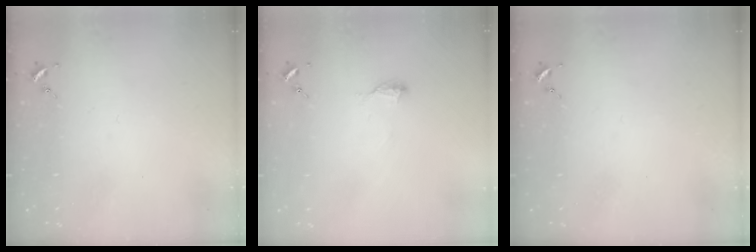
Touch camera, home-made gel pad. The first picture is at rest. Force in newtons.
{"total": 6.8, "press": 6.8, "slide": 0.8}
{"total": 0.0}